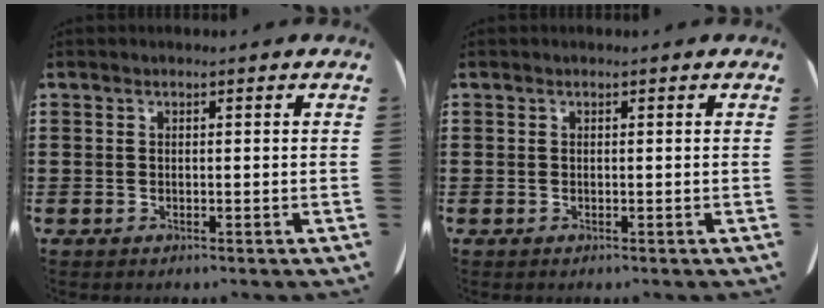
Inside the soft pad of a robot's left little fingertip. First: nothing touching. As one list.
[{"total": 0.0}]